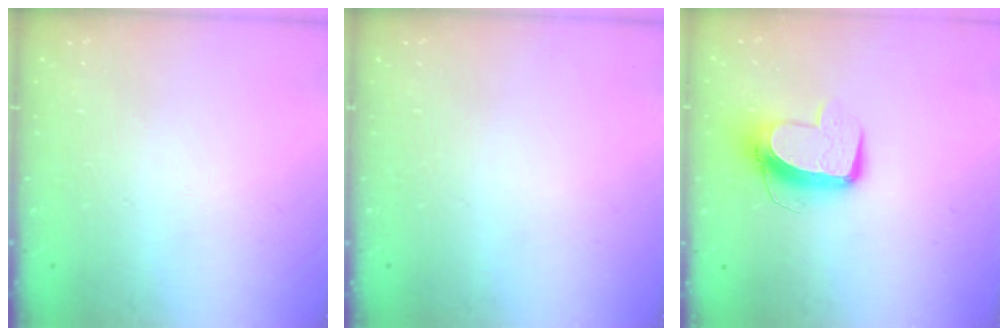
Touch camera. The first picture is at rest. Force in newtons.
{"total": 0.0}
{"total": 10.7, "press": 10.6, "slide": 1.1}